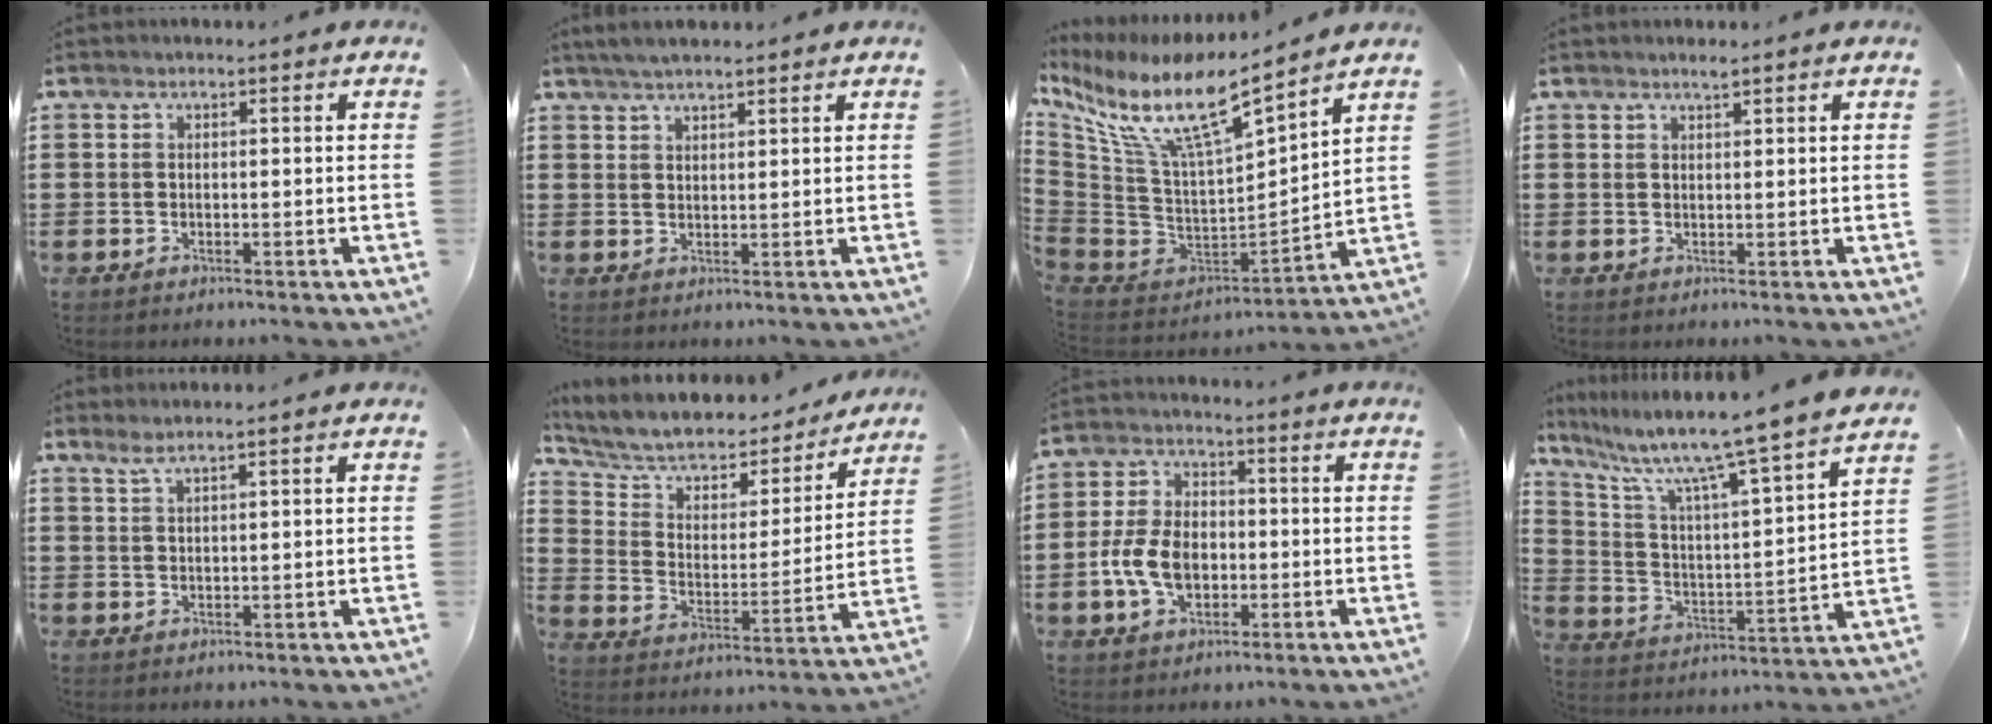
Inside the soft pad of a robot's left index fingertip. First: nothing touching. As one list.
[{"total": 2.5, "force": [2.3, 0.3, 0.9], "torque": [-0.024, 0.003, 0.044]}, {"total": 11.4, "force": [7.3, 2.0, 8.5], "torque": [-0.203, -0.065, 0.116]}, {"total": 1.3, "force": [1.1, 0.0, 0.6], "torque": [-0.013, 0.000, 0.020]}, {"total": 1.7, "force": [1.4, -0.1, 1.1], "torque": [-0.023, 0.000, 0.025]}, {"total": 6.1, "force": [5.1, 2.8, 1.8], "torque": [-0.069, -0.038, 0.082]}, {"total": 7.9, "force": [-1.9, 5.2, 5.6], "torque": [-0.135, 0.004, -0.042]}, {"total": 9.7, "force": [8.0, -0.8, 5.3], "torque": [-0.128, -0.071, 0.121]}]